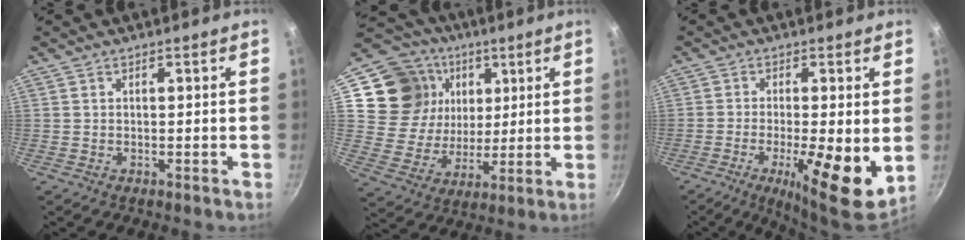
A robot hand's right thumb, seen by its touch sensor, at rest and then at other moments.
{"total": 18.0, "force": [6.4, 15.4, 6.7], "torque": [-0.101, -0.008, 0.117]}
{"total": 11.8, "force": [-2.2, 3.0, 11.2], "torque": [-0.174, -0.007, -0.032]}